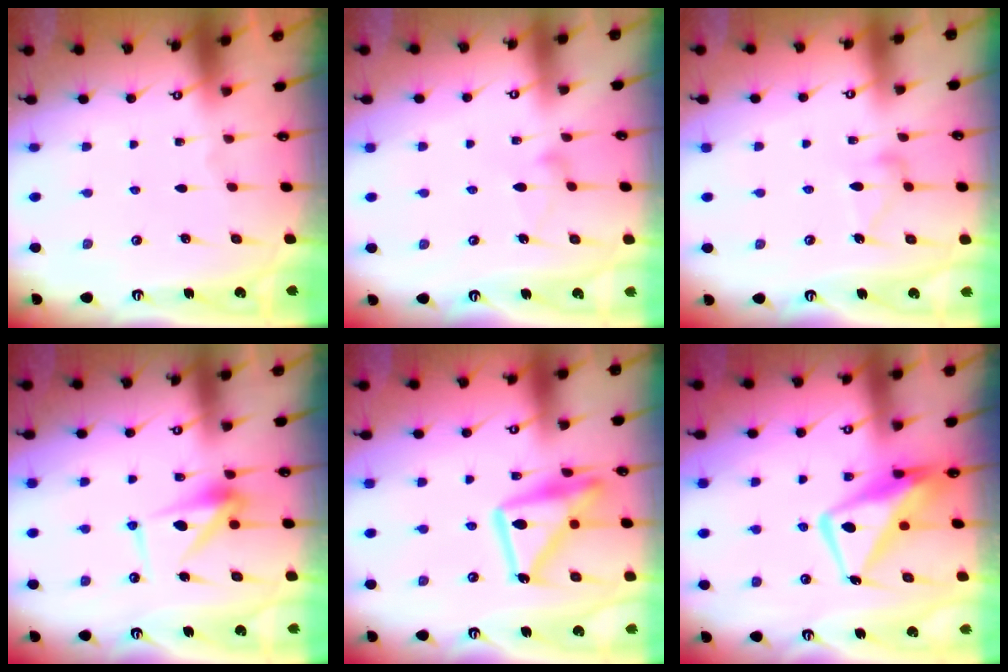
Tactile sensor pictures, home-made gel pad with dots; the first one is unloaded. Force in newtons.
{"total": 7.9, "press": 7.9, "slide": 0.5}
{"total": 10.6, "press": 10.6, "slide": 0.4}
{"total": 10.0, "press": 10.0, "slide": 0.2}
{"total": 15.7, "press": 15.6, "slide": 1.2}
{"total": 12.8, "press": 12.6, "slide": 1.8}